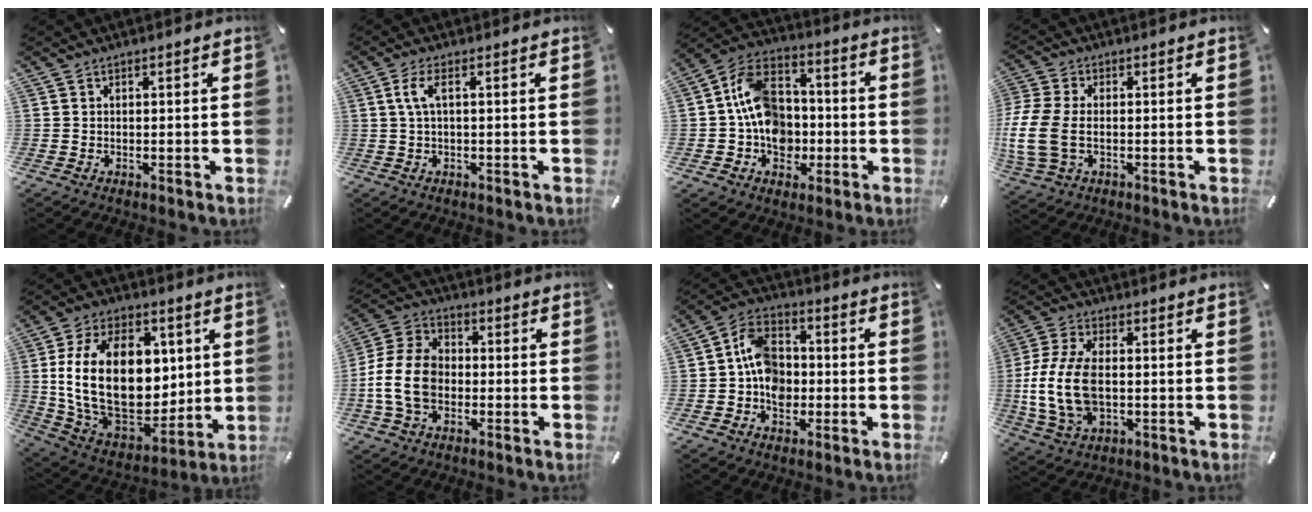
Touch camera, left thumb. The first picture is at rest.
{"total": 4.2, "force": [0.6, 0.9, 4.0], "torque": [-0.086, -0.002, 0.008]}
{"total": 13.4, "force": [-1.5, 11.1, 7.2], "torque": [-0.152, 0.022, -0.025]}
{"total": 9.9, "force": [-1.4, 6.3, 7.5], "torque": [-0.174, -0.006, -0.020]}
{"total": 26.5, "force": [3.7, 17.4, 19.6], "torque": [-0.367, -0.029, 0.076]}
{"total": 12.8, "force": [-2.8, 9.6, 8.0], "torque": [-0.189, 0.018, -0.050]}
{"total": 10.3, "force": [-1.4, 8.5, 5.7], "torque": [-0.118, 0.025, -0.022]}
{"total": 13.6, "force": [-1.3, 8.4, 10.7], "torque": [-0.243, -0.005, -0.022]}